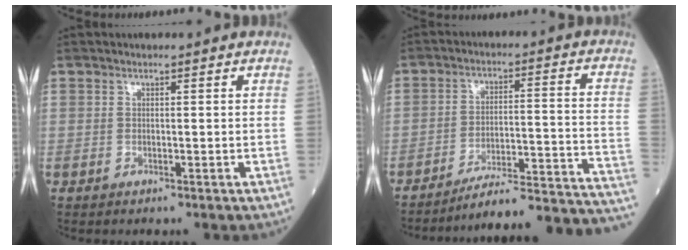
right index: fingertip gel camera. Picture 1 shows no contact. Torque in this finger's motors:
{"motor_torque": [0.23, -0.68, 0.18, 0.02]}